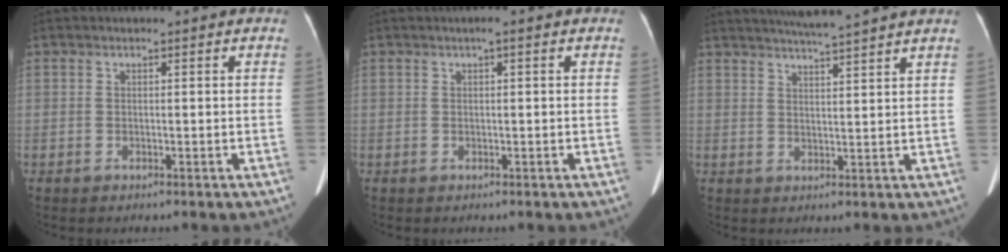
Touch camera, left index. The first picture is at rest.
{"total": 0.7, "force": [0.2, 0.0, 0.7], "torque": [-0.013, 0.003, 0.004]}
{"total": 9.1, "force": [8.1, -1.3, 3.9], "torque": [-0.065, 0.014, 0.112]}